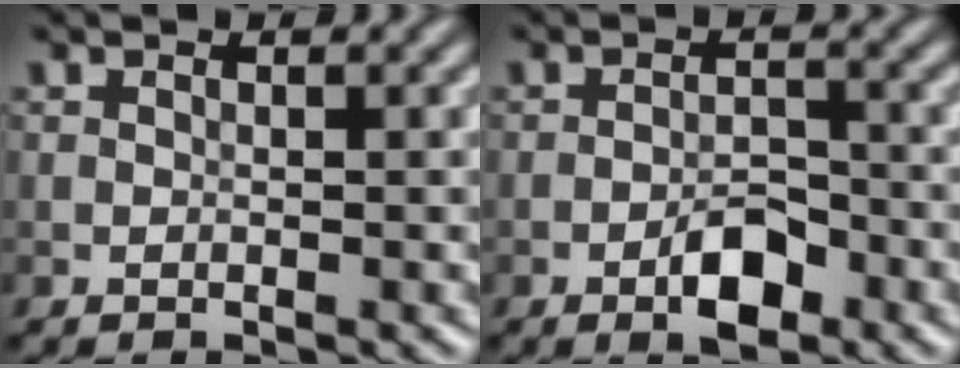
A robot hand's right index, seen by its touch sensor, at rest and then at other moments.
{"total": 3.3, "force": [-1.8, 1.4, 2.4], "torque": [-0.036, 0.004, -0.031]}